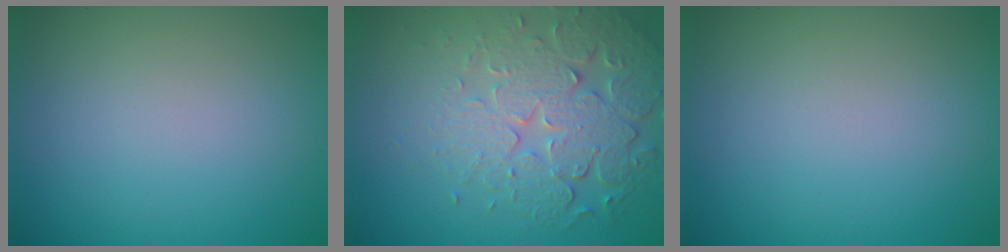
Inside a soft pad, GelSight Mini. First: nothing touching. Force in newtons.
{"total": 6.5, "press": 5.0, "slide": 4.2}
{"total": 0.0}